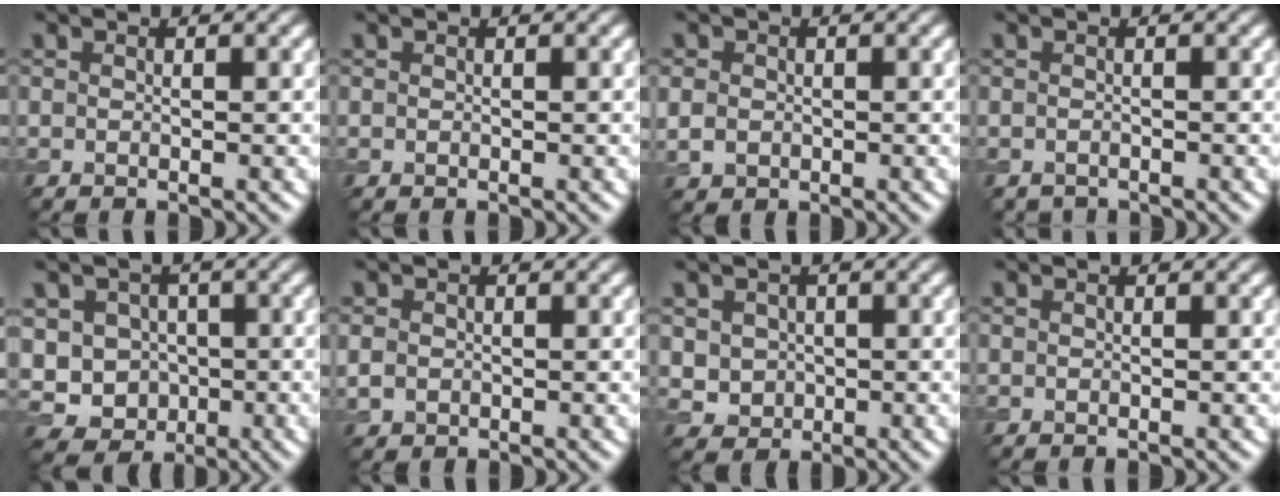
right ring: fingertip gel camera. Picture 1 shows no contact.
{"total": 0.0}
{"total": 2.1, "force": [-0.1, 1.9, 0.9], "torque": [-0.017, -0.004, -0.001]}
{"total": 0.9, "force": [-0.9, 0.2, -0.1], "torque": [0.003, -0.007, -0.016]}
{"total": 7.7, "force": [-0.9, 7.0, 2.9], "torque": [-0.056, 0.006, -0.038]}
{"total": 1.4, "force": [-0.1, 1.2, 0.6], "torque": [-0.011, -0.004, -0.003]}
{"total": 2.8, "force": [0.3, 2.6, 1.0], "torque": [-0.025, -0.004, 0.015]}
{"total": 0.0}